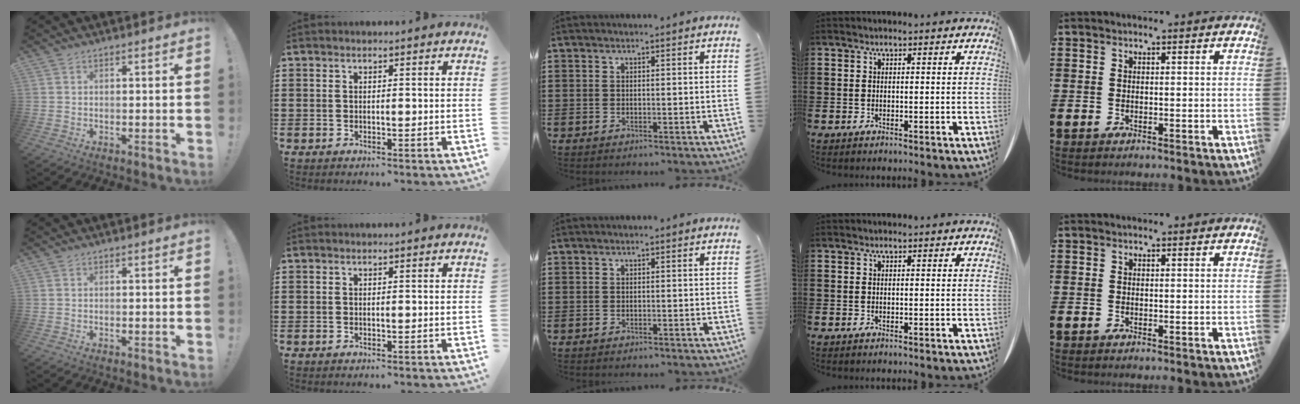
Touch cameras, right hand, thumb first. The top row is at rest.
{}